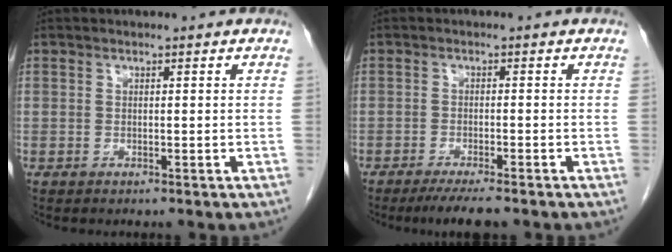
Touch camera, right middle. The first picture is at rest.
{"total": 5.0, "force": [-3.9, 0.3, 3.1], "torque": [-0.049, -0.012, -0.061]}